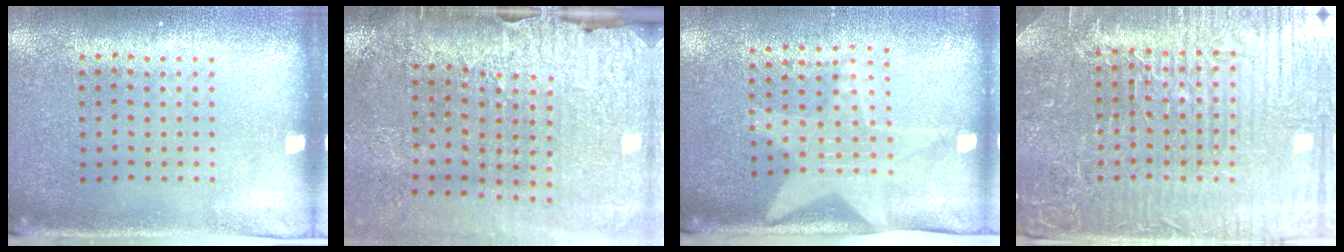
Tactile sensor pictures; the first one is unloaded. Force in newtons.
{"total": 3.7, "press": 3.4, "slide": 1.4}
{"total": 2.1, "press": 1.6, "slide": 1.3}
{"total": 6.2, "press": 5.6, "slide": 2.5}